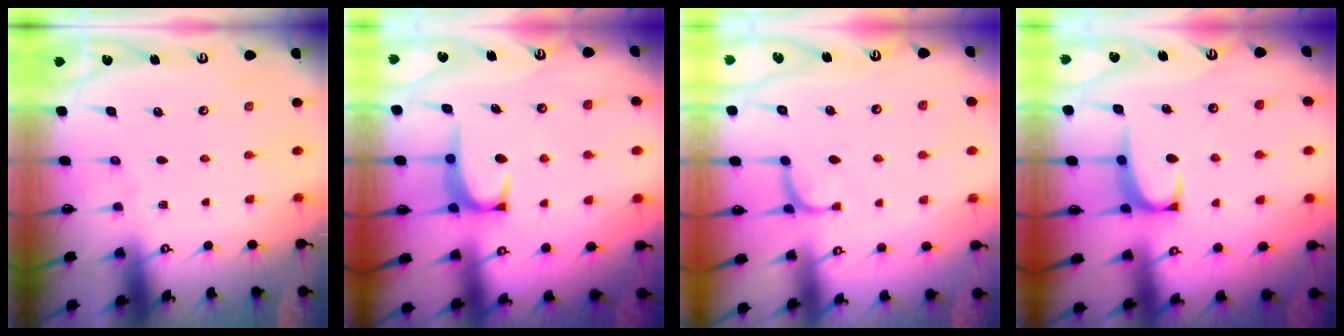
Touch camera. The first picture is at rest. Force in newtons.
{"total": 2.7, "press": 2.7, "slide": 0.5}
{"total": 2.1, "press": 2.0, "slide": 0.6}
{"total": 2.3, "press": 2.2, "slide": 0.7}